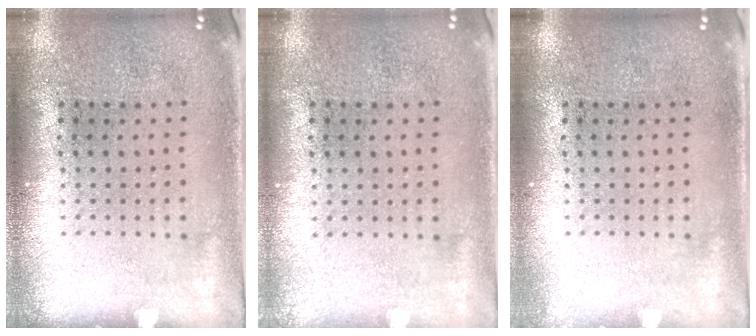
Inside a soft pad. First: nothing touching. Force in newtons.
{"total": 0.0}
{"total": 0.5, "press": 0.5, "slide": 0.2}